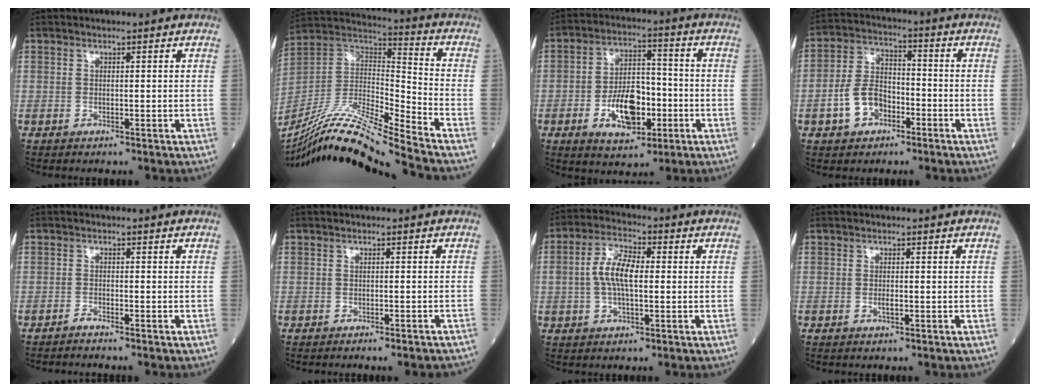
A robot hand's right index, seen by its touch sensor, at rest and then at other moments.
{"total": 18.3, "force": [-15.8, -1.7, 9.1], "torque": [-0.180, 0.010, -0.295]}
{"total": 10.4, "force": [-3.3, 5.2, 8.4], "torque": [-0.152, 0.008, -0.054]}
{"total": 7.7, "force": [-3.2, 5.1, 4.9], "torque": [-0.107, 0.019, -0.061]}
{"total": 1.0, "force": [-1.0, -0.3, 0.0], "torque": [0.001, -0.001, -0.019]}
{"total": 5.1, "force": [-4.7, 0.4, 2.0], "torque": [-0.016, -0.007, -0.055]}
{"total": 7.1, "force": [0.1, 2.8, 6.6], "torque": [-0.137, 0.013, -0.002]}
{"total": 0.9, "force": [-0.3, 0.2, 0.8], "torque": [-0.017, 0.000, -0.004]}